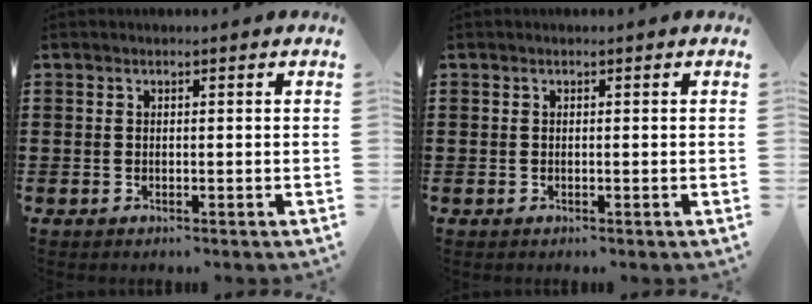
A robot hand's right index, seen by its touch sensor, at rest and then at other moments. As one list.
[{"total": 0.0}]